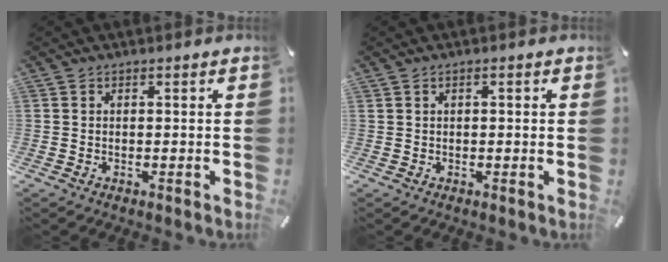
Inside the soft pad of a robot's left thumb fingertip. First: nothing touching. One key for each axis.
{"total": 0.7, "fx": 0.2, "fy": 0.3, "fz": 0.7, "tx": -0.011, "ty": 0.002, "tz": 0.002}